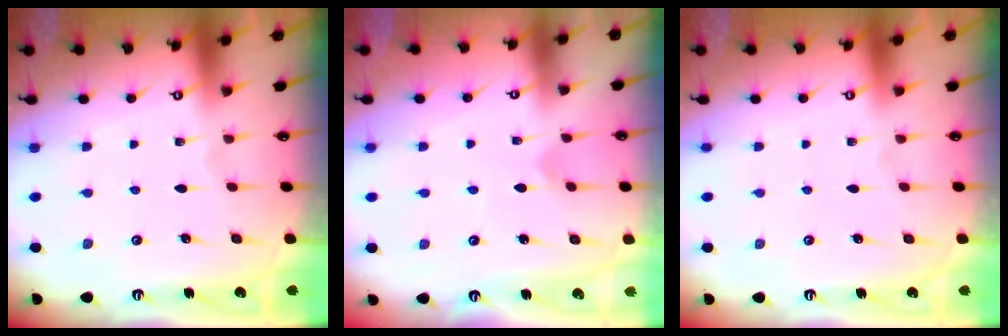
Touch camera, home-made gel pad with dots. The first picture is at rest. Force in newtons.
{"total": 2.9, "press": 2.9, "slide": 0.3}
{"total": 0.0}